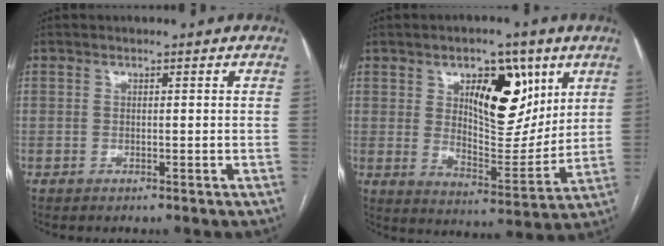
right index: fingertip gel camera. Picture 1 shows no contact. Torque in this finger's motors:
{"motor_torque": [0.46, 0.26, 0.36, 0.13]}